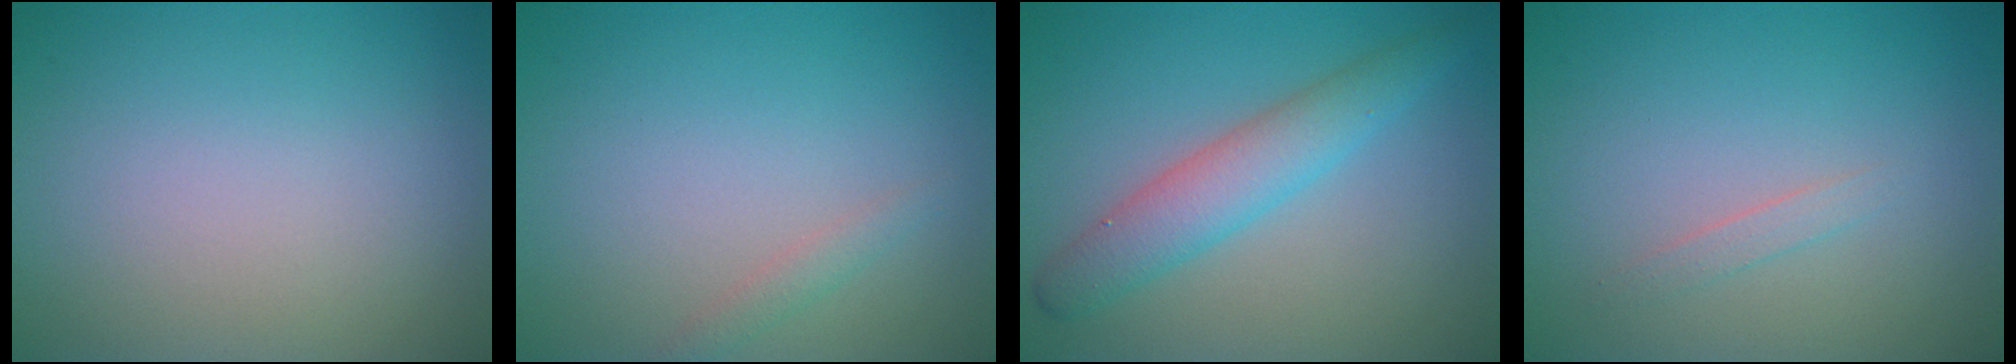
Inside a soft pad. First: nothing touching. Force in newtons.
{"total": 1.0, "press": 1.0, "slide": 0.1}
{"total": 4.1, "press": 4.1, "slide": 0.4}
{"total": 0.9, "press": 0.9, "slide": 0.1}